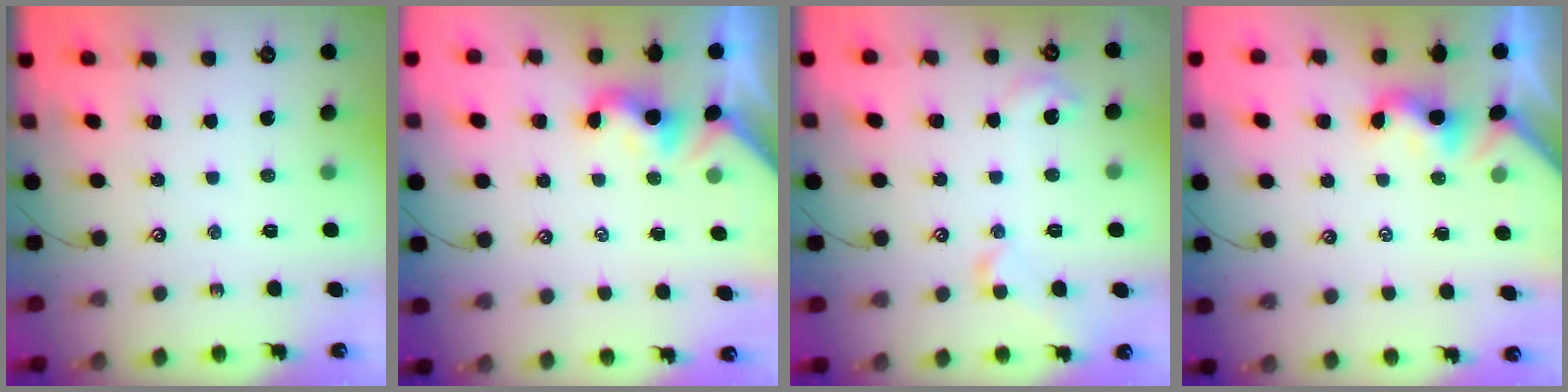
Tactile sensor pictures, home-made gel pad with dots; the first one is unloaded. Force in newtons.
{"total": 2.0, "press": 1.9, "slide": 0.4}
{"total": 3.8, "press": 3.7, "slide": 0.7}
{"total": 1.7, "press": 1.7, "slide": 0.5}